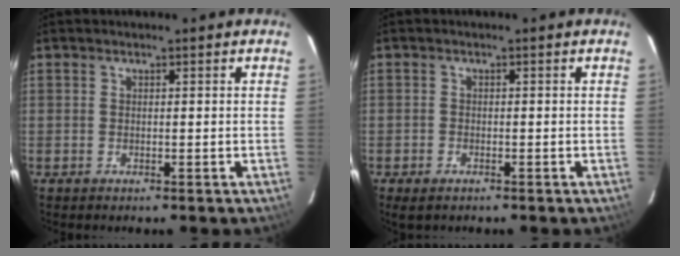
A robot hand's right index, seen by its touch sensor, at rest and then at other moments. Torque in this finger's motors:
{"motor_torque": [-0.20, -0.11, -0.10, -0.02]}